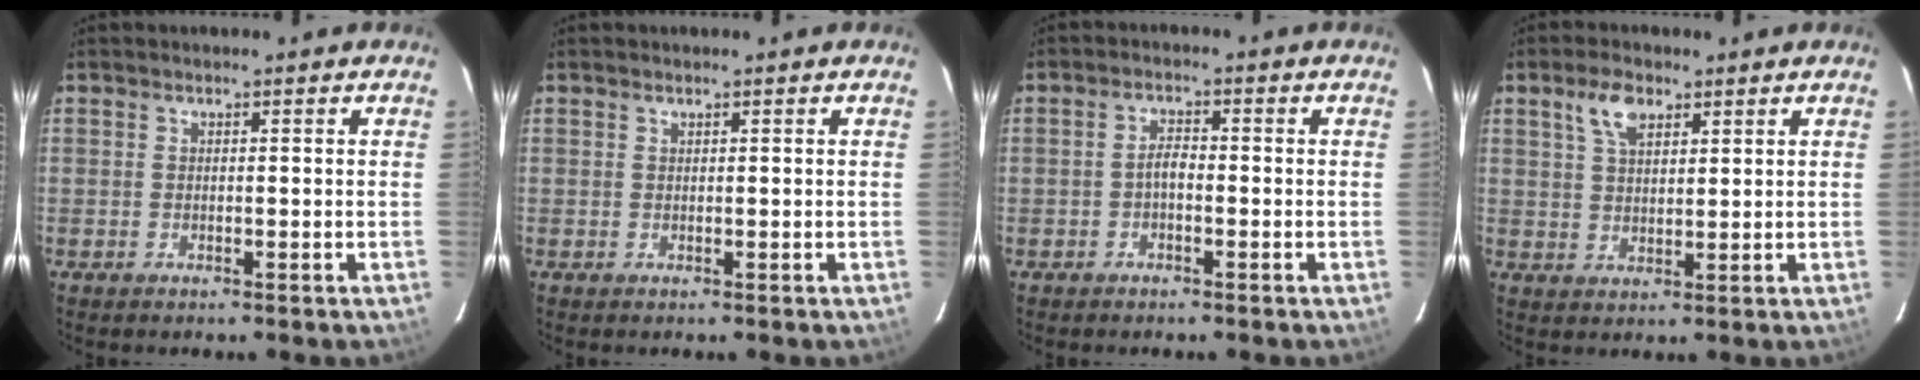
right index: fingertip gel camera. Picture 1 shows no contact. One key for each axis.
{"total": 0.0}
{"total": 2.1, "fx": -0.9, "fy": 0.9, "fz": 1.6, "tx": -0.034, "ty": 0.009, "tz": -0.017}
{"total": 5.3, "fx": 3.0, "fy": 2.6, "fz": 3.5, "tx": -0.065, "ty": 0.012, "tz": 0.057}